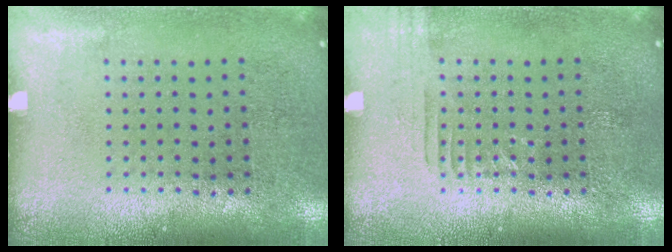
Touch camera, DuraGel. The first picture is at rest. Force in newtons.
{"total": 0.9, "press": 0.9, "slide": 0.2}